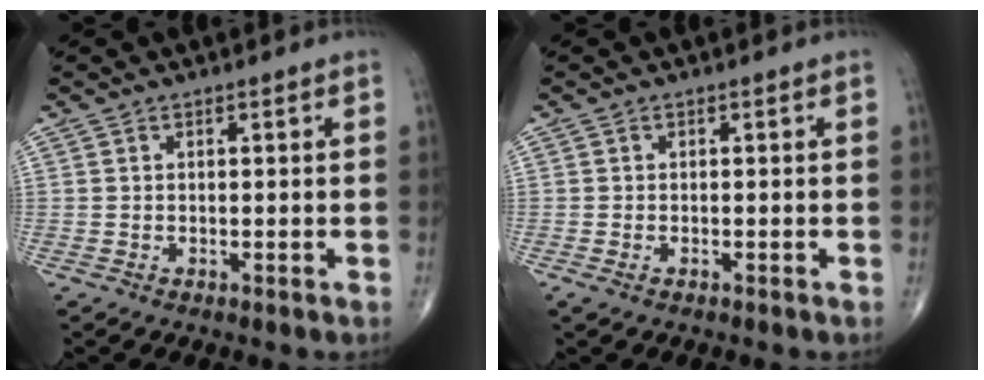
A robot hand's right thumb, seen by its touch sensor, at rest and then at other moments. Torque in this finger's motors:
{"motor_torque": [1.13, 0.98, -0.11, -0.18, -0.03]}